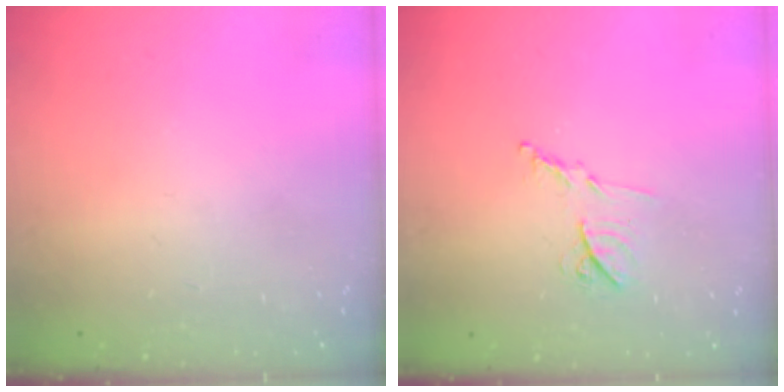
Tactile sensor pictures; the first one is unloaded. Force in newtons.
{"total": 8.7, "press": 8.7, "slide": 0.4}